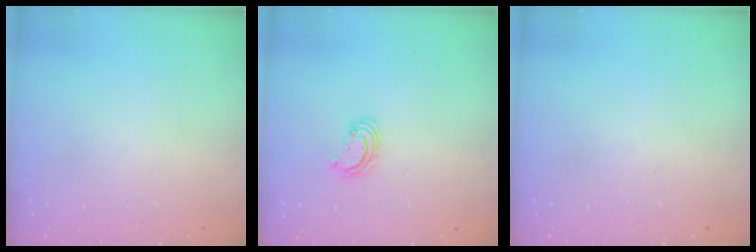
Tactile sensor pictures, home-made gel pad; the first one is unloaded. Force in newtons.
{"total": 2.8, "press": 2.8, "slide": 0.3}
{"total": 0.0}